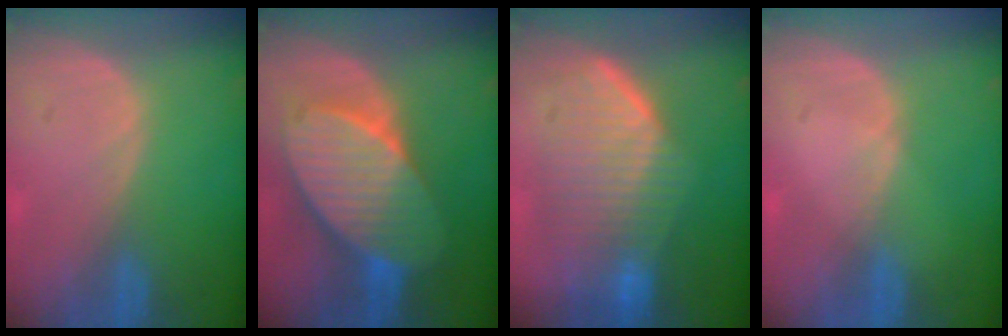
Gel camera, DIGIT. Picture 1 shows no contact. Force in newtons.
{"total": 10.5, "press": 10.5, "slide": 0.6}
{"total": 9.3, "press": 9.0, "slide": 2.5}
{"total": 0.6, "press": 0.5, "slide": 0.2}